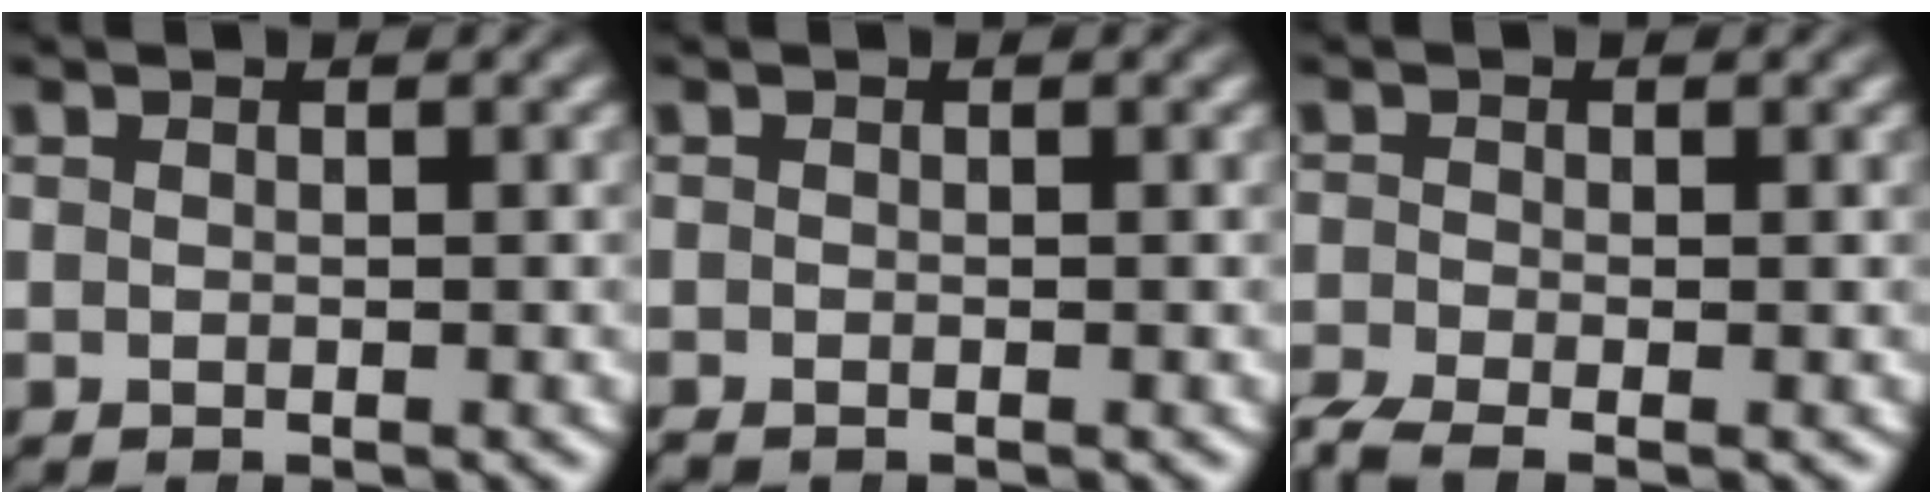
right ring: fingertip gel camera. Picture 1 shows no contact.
{"total": 0.8, "force": [-0.7, 0.3, 0.1], "torque": [-0.001, -0.005, -0.013]}
{"total": 3.4, "force": [-2.5, 1.7, 1.6], "torque": [-0.033, -0.015, -0.037]}